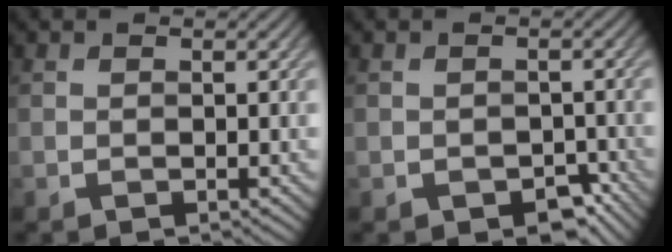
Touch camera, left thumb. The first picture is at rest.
{"total": 3.3, "force": [-1.9, 2.1, 1.7], "torque": [-0.024, -0.011, -0.024]}